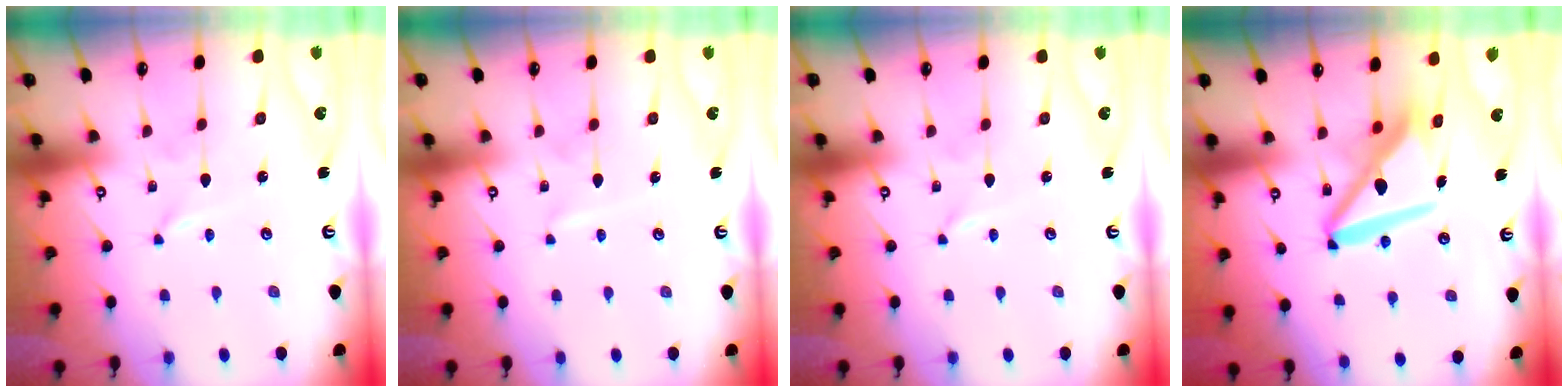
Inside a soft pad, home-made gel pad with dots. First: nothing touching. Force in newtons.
{"total": 2.4, "press": 2.3, "slide": 0.3}
{"total": 0.0}
{"total": 14.5, "press": 14.4, "slide": 1.5}